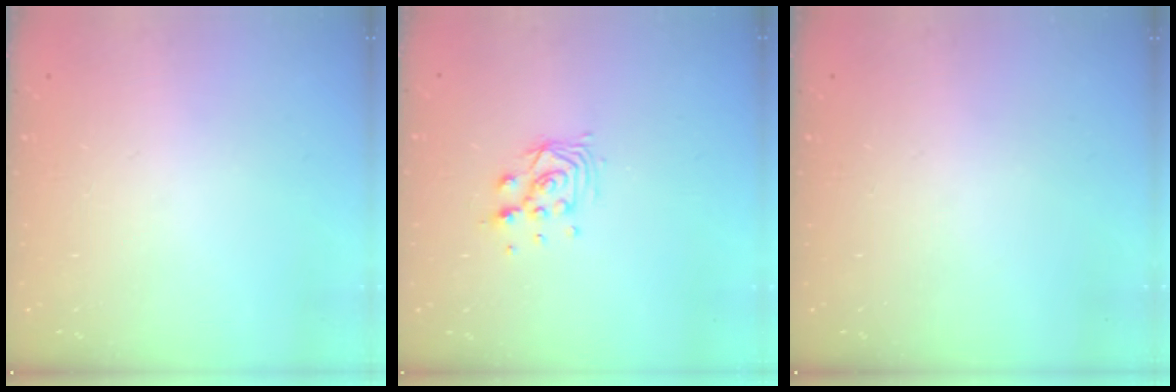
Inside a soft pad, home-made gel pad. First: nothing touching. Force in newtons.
{"total": 8.2, "press": 8.1, "slide": 0.5}
{"total": 0.0}